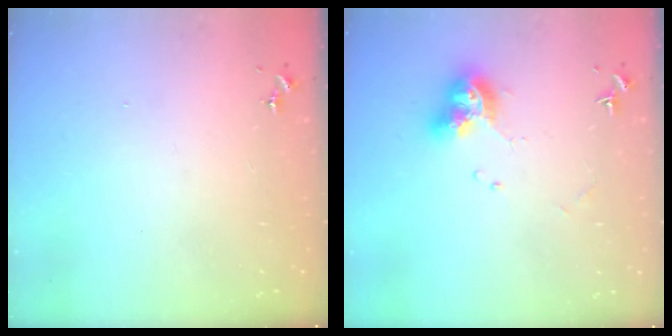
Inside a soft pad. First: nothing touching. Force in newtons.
{"total": 10.5, "press": 10.5, "slide": 1.2}